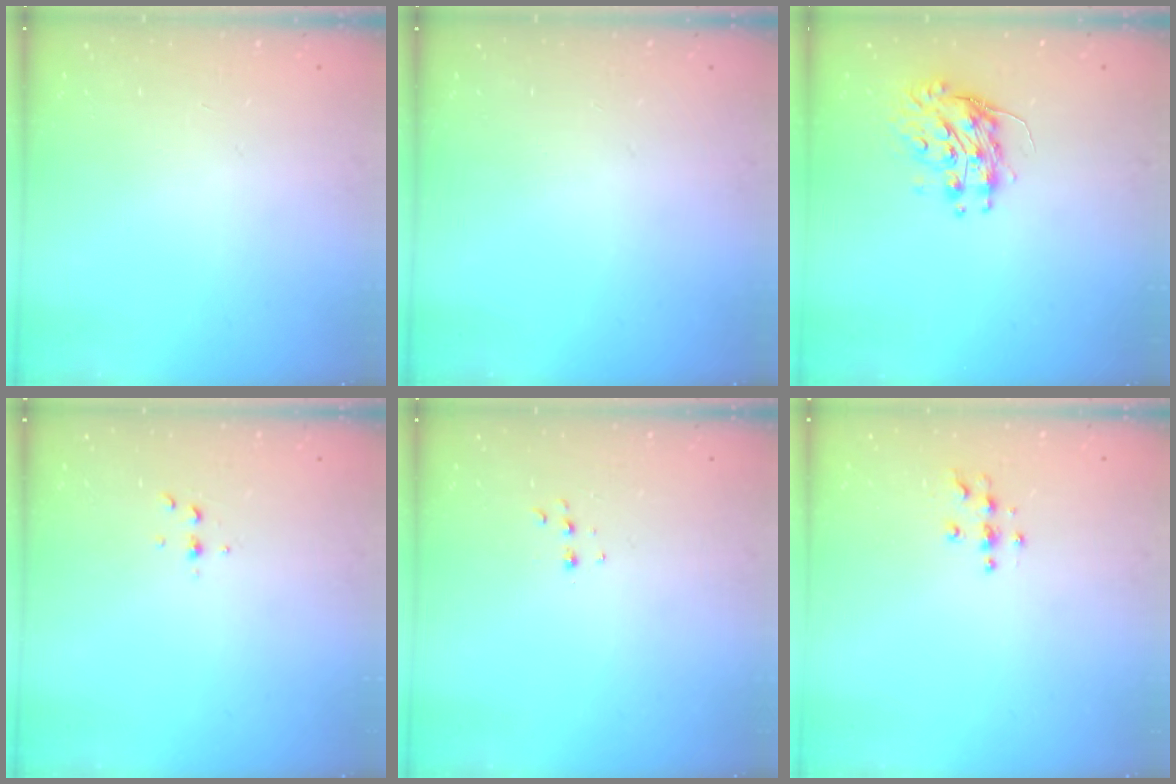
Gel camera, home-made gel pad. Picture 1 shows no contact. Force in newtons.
{"total": 0.0}
{"total": 9.0, "press": 9.0, "slide": 0.3}
{"total": 2.6, "press": 2.6, "slide": 0.3}
{"total": 4.7, "press": 4.6, "slide": 0.8}
{"total": 4.0, "press": 4.0, "slide": 0.3}